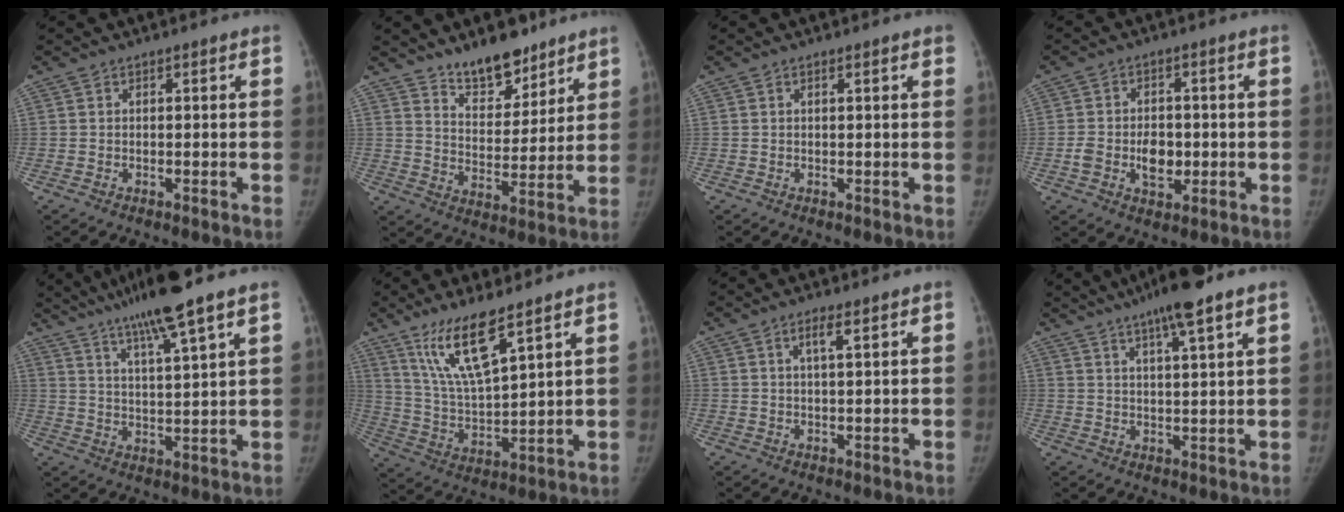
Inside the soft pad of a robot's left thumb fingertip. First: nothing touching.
{"total": 11.2, "force": [8.9, 4.9, 4.6], "torque": [-0.039, -0.069, 0.154]}
{"total": 1.7, "force": [1.2, 0.0, 1.2], "torque": [-0.012, 0.006, 0.013]}
{"total": 6.6, "force": [-1.1, 4.4, 4.7], "torque": [-0.062, 0.004, -0.014]}
{"total": 13.0, "force": [9.0, 0.2, 9.4], "torque": [-0.165, -0.027, 0.155]}
{"total": 12.6, "force": [8.3, 2.6, 9.2], "torque": [-0.171, -0.047, 0.176]}
{"total": 2.7, "force": [1.4, 0.2, 2.3], "torque": [-0.047, -0.004, 0.027]}
{"total": 10.1, "force": [6.6, 0.7, 7.6], "torque": [-0.120, -0.013, 0.104]}